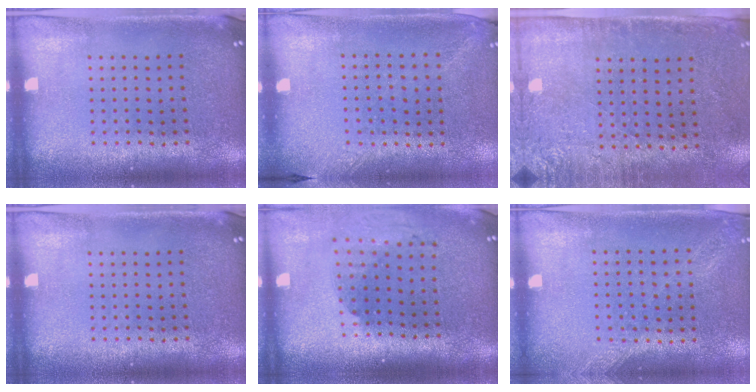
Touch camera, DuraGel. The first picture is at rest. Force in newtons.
{"total": 1.3, "press": 1.0, "slide": 0.9}
{"total": 2.8, "press": 2.3, "slide": 1.6}
{"total": 0.0}
{"total": 2.0, "press": 1.5, "slide": 1.4}
{"total": 1.2, "press": 1.2, "slide": 0.4}